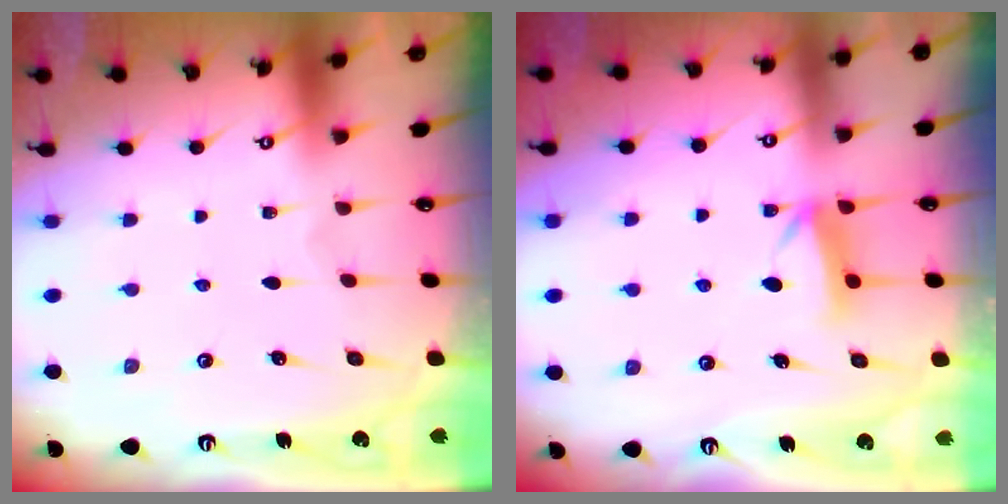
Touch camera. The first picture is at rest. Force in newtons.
{"total": 6.1, "press": 6.0, "slide": 0.9}